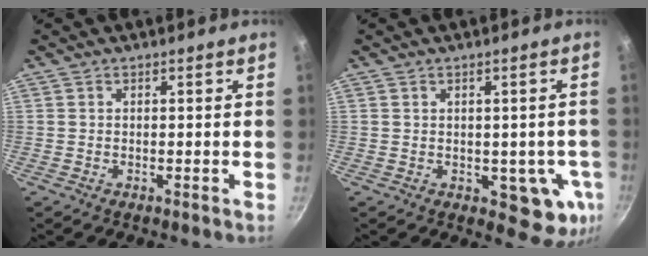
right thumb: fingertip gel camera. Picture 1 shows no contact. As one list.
[{"total": 8.1, "force": [-1.2, 4.9, 6.3], "torque": [-0.036, 0.000, -0.008]}]